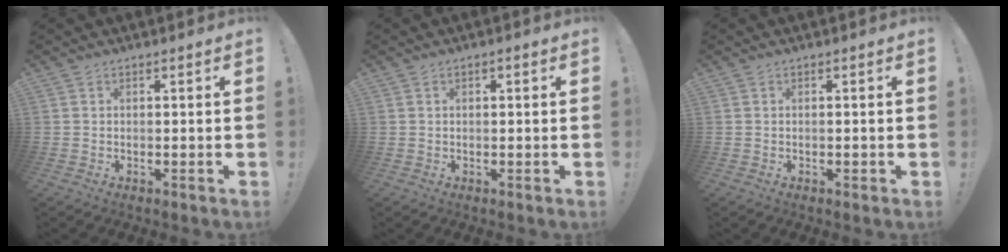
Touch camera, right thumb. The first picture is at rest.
{"total": 0.8, "force": [-0.2, 0.5, 0.6], "torque": [-0.017, 0.006, -0.003]}
{"total": 0.5, "force": [-0.2, 0.2, 0.4], "torque": [0.000, -0.003, -0.005]}